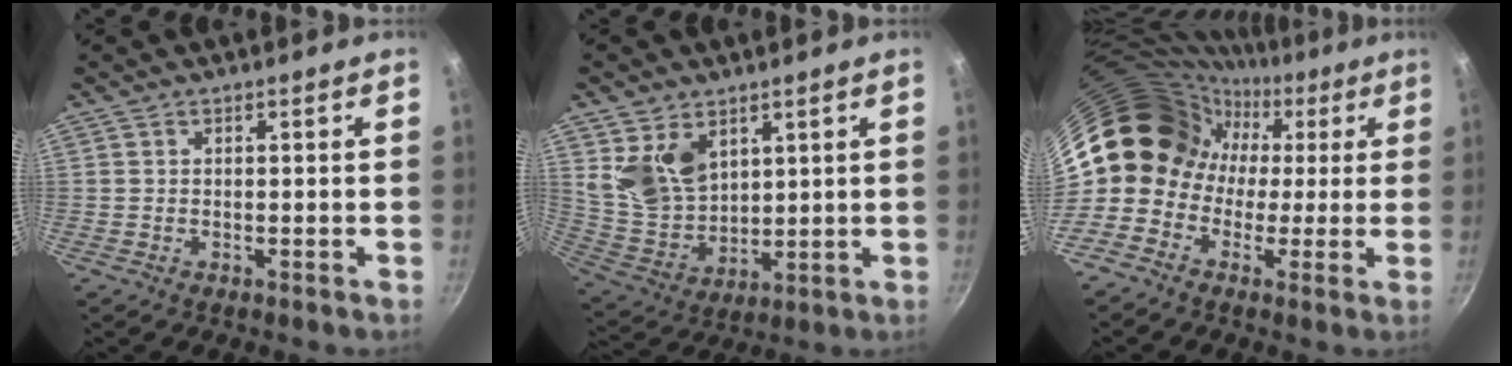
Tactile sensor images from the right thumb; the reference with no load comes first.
{"total": 11.1, "force": [4.8, 7.6, 6.4], "torque": [-0.097, -0.035, 0.111]}
{"total": 13.9, "force": [0.0, 12.8, 5.3], "torque": [-0.036, 0.044, -0.026]}